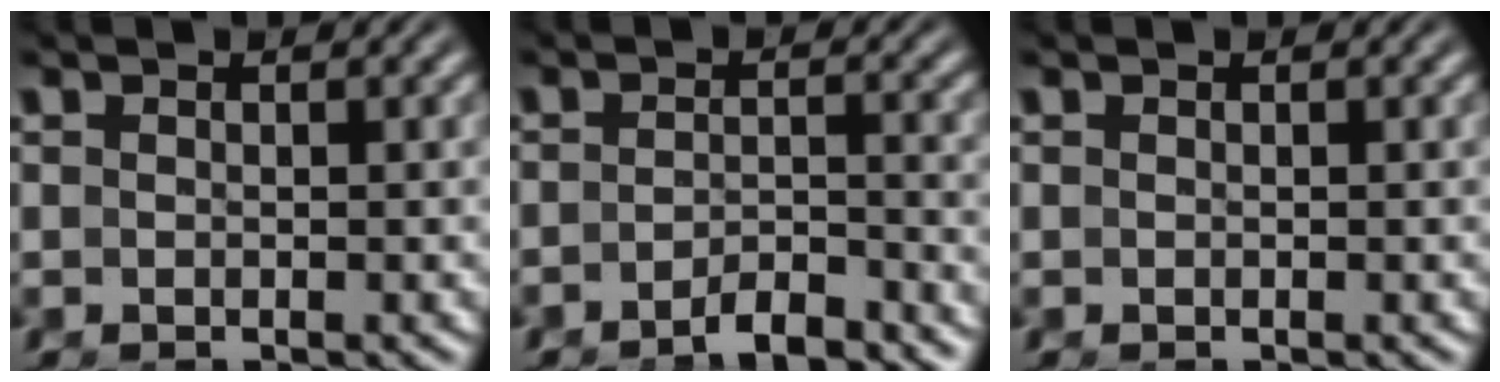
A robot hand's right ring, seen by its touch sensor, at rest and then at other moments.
{"total": 3.3, "force": [-3.1, -0.1, 1.1], "torque": [-0.001, 0.000, -0.057]}
{"total": 0.0}